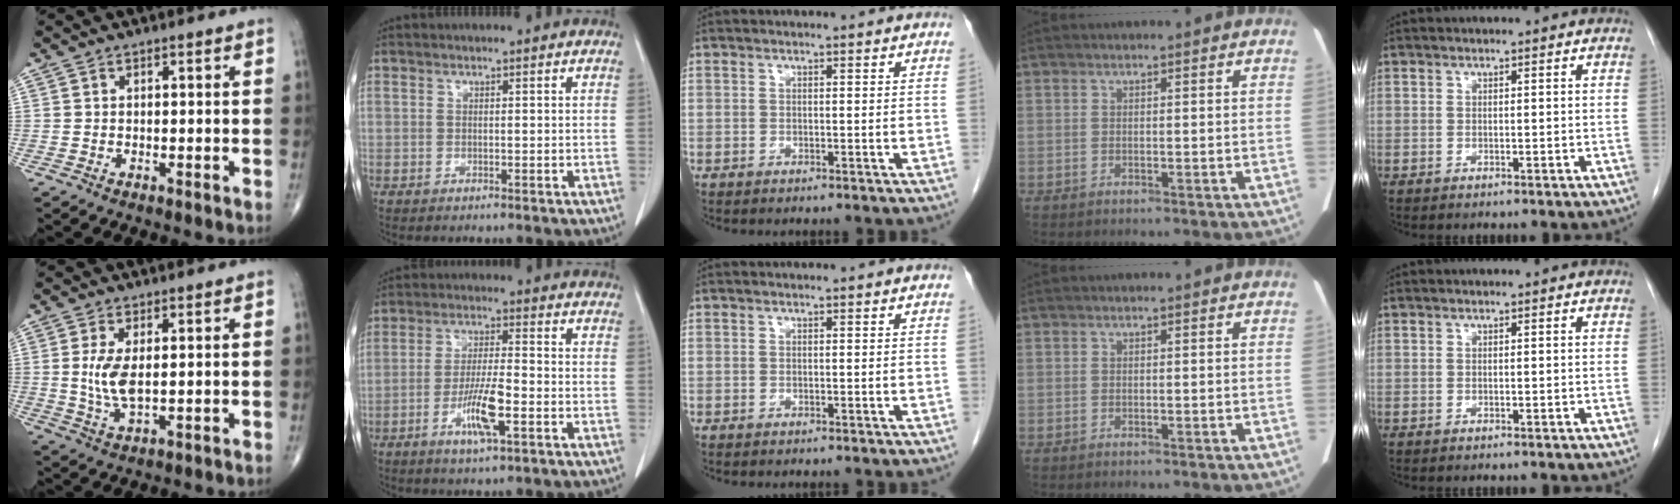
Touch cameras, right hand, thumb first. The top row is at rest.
{"thumb": {"total": 5.9, "force": [0.7, 2.4, 5.4], "torque": [-0.116, -0.011, 0.019]}, "index": {"total": 7.7, "force": [-3.0, 0.9, 7.0], "torque": [-0.133, -0.006, -0.052]}}